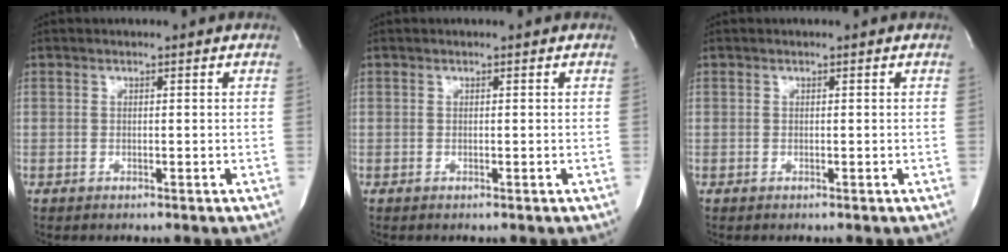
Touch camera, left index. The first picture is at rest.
{"total": 0.0}
{"total": 0.0}